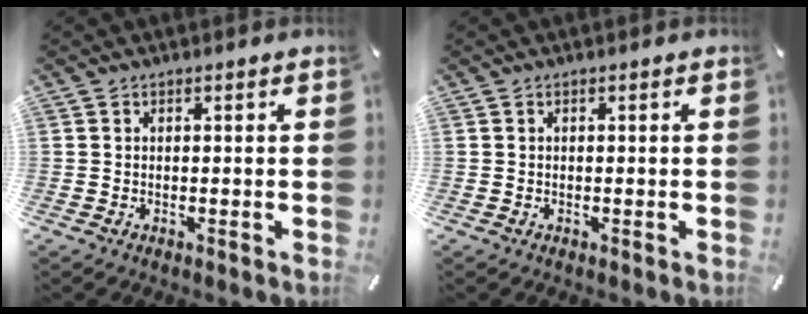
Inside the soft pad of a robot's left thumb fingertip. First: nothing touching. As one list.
[{"total": 0.0}]